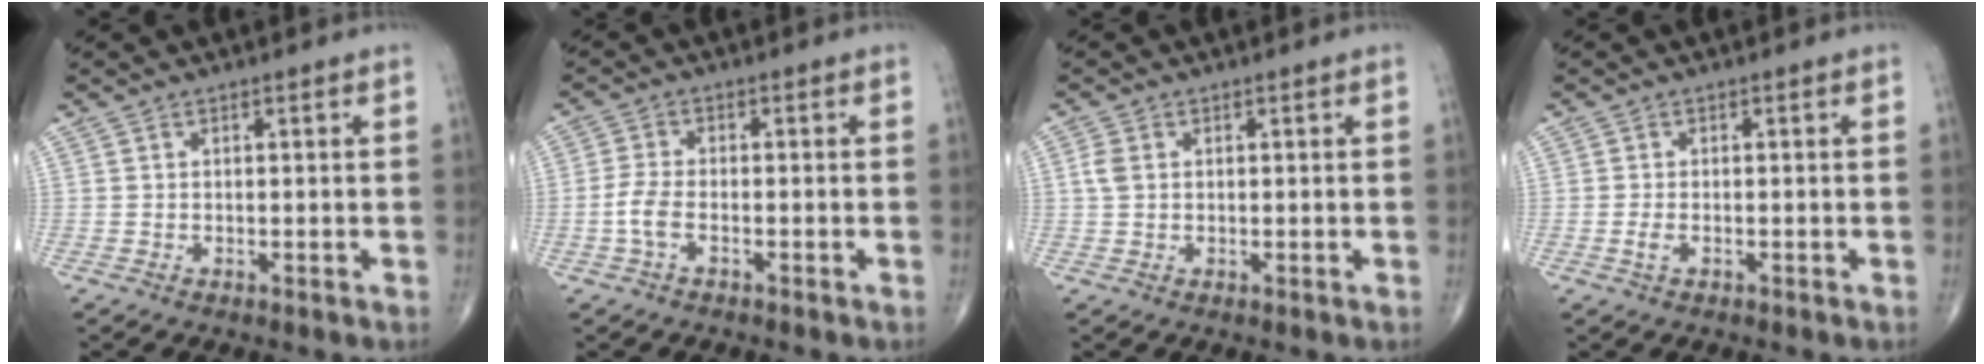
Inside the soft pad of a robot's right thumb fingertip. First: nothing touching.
{"total": 3.6, "force": [-1.3, 1.7, 2.8], "torque": [-0.068, 0.012, -0.029]}
{"total": 2.3, "force": [0.4, 1.6, 1.6], "torque": [-0.042, 0.006, 0.008]}
{"total": 1.3, "force": [-0.5, 0.7, 1.0], "torque": [-0.025, 0.000, -0.011]}